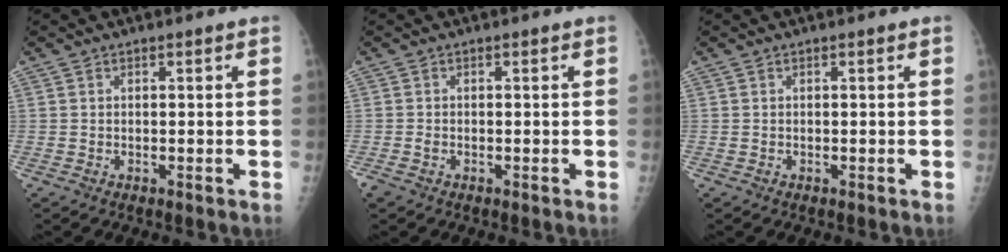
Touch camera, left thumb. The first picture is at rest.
{"total": 1.4, "force": [-0.7, 0.8, 0.9], "torque": [-0.025, -0.001, -0.013]}
{"total": 0.0}